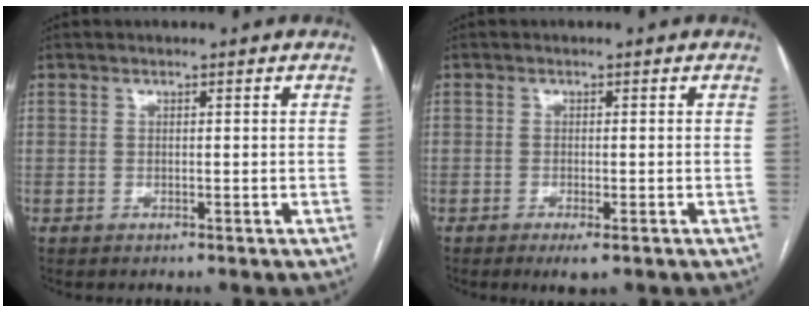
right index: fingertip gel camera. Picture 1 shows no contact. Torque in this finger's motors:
{"motor_torque": [0.18, 0.05, 0.11, 0.03]}